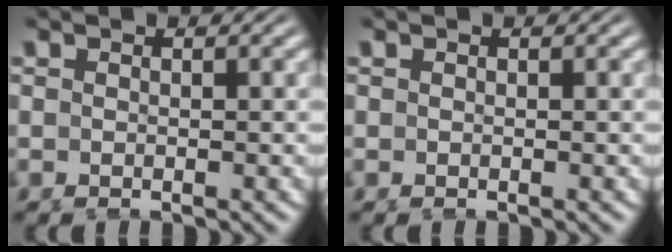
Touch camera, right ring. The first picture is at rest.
{"total": 0.0}